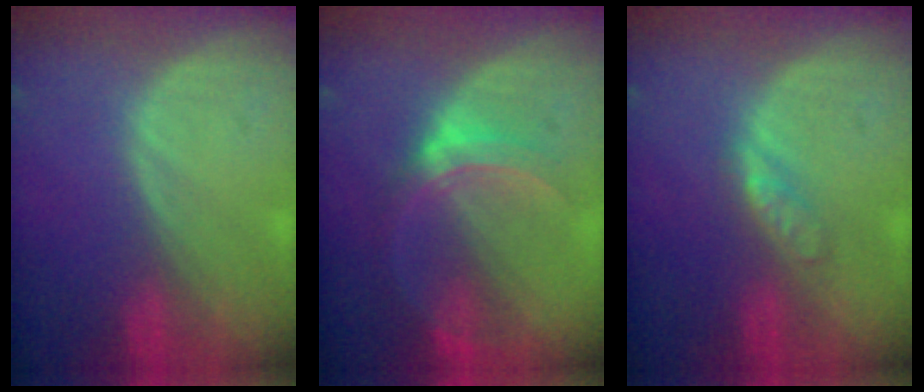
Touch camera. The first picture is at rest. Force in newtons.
{"total": 5.8, "press": 5.7, "slide": 0.5}
{"total": 2.7, "press": 2.7, "slide": 0.3}